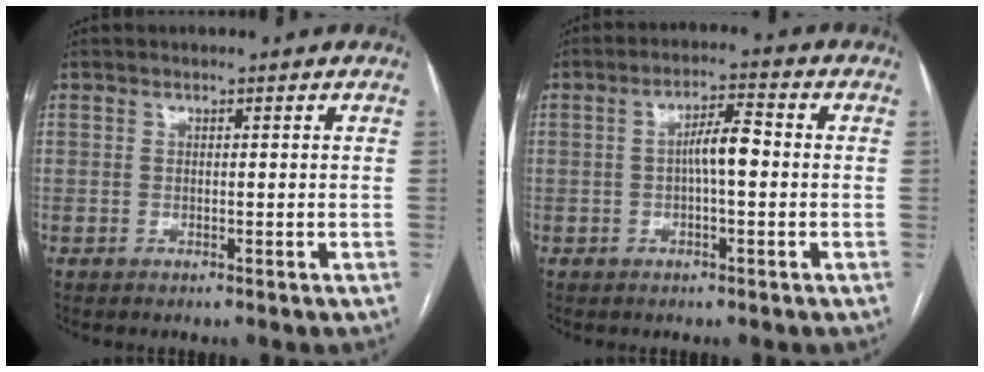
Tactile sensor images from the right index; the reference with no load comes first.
{"total": 4.8, "force": [-0.3, 1.0, 4.7], "torque": [-0.083, 0.015, -0.005]}